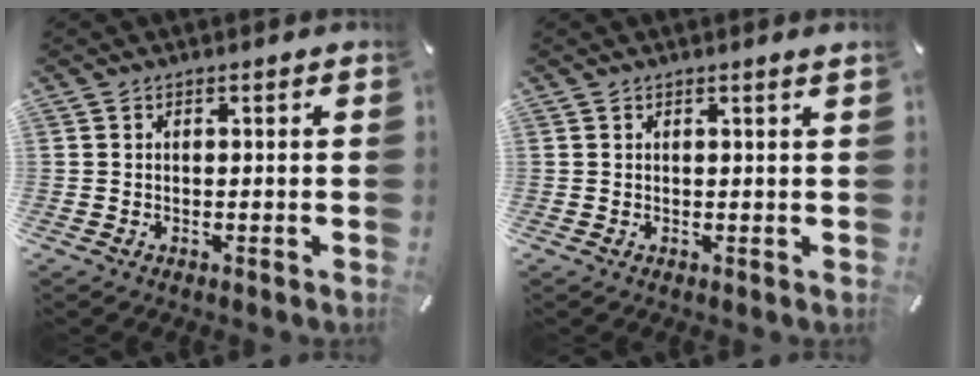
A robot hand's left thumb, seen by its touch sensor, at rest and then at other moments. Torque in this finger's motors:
{"motor_torque": [0.13, -0.04, -0.06, -0.33, 0.01]}